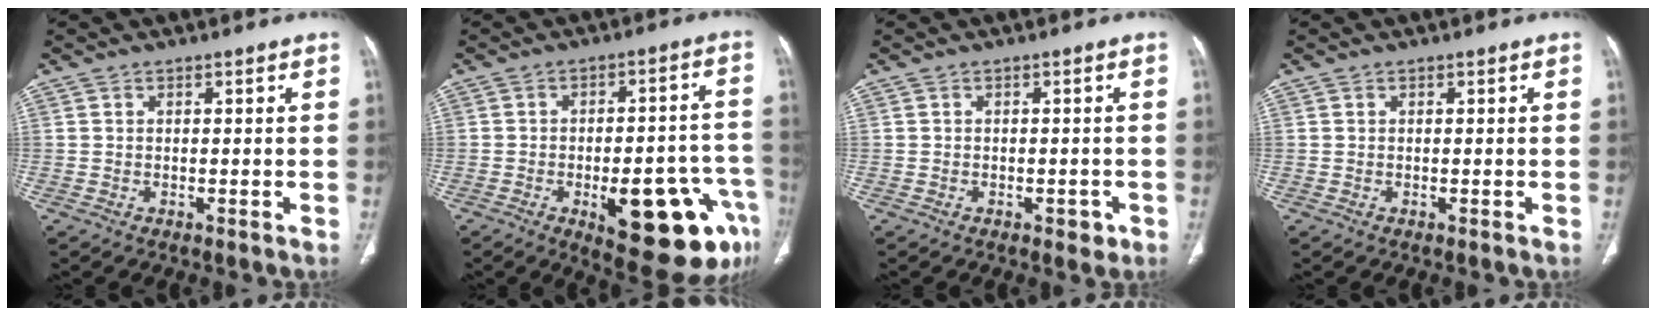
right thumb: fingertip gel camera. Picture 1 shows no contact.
{"total": 19.4, "force": [-8.0, 6.9, 16.3], "torque": [-0.150, 0.034, -0.089]}
{"total": 1.3, "force": [-0.6, 0.7, 0.8], "torque": [-0.010, 0.000, -0.007]}
{"total": 0.0}